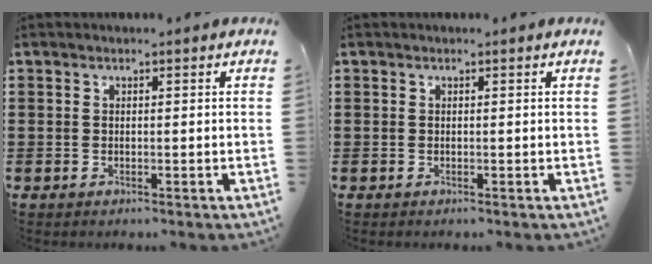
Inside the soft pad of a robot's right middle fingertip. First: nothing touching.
{"total": 0.0}